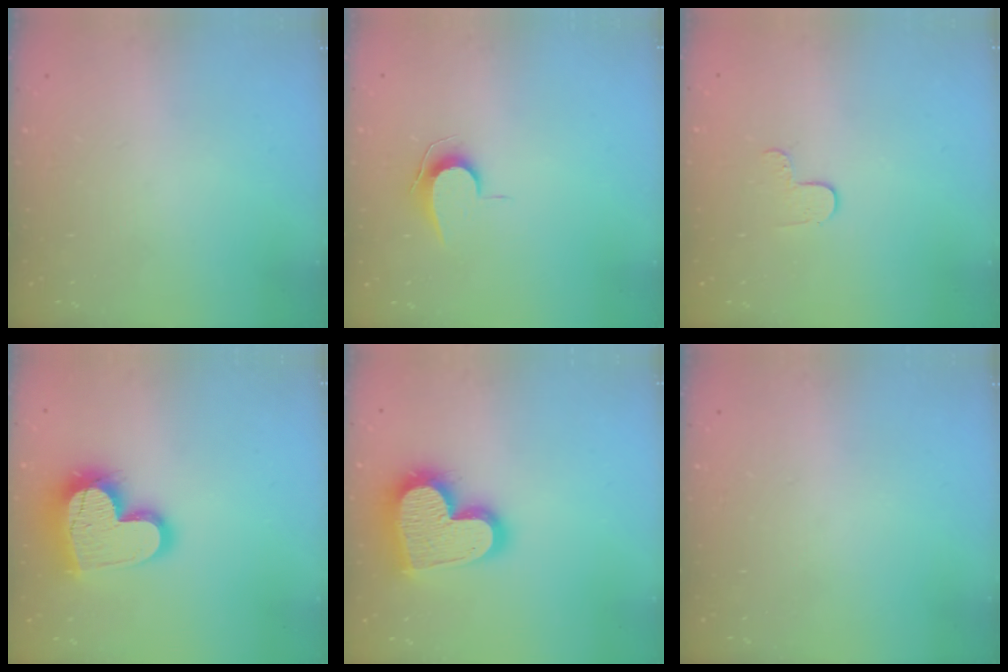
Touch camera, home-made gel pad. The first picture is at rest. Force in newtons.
{"total": 6.9, "press": 6.8, "slide": 0.7}
{"total": 4.7, "press": 4.6, "slide": 0.4}
{"total": 18.7, "press": 18.6, "slide": 1.4}
{"total": 21.5, "press": 21.4, "slide": 1.5}
{"total": 0.0}